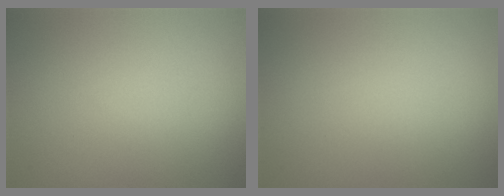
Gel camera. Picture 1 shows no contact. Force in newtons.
{"total": 0.0}